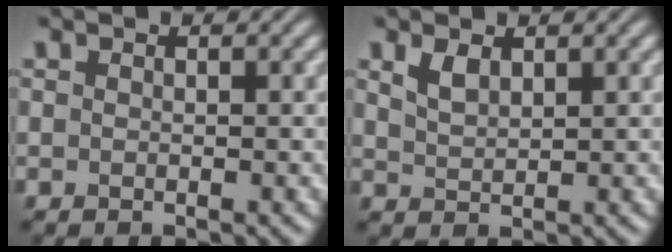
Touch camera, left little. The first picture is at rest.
{"total": 1.7, "force": [1.1, 0.8, 1.0], "torque": [-0.025, 0.000, 0.029]}